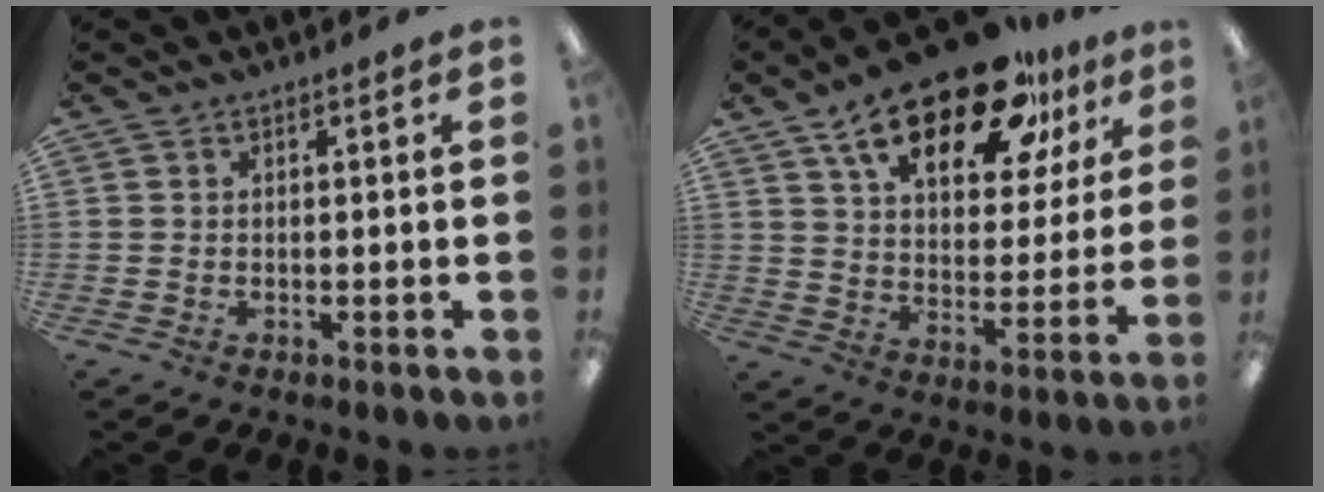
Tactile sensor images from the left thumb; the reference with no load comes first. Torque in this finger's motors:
{"motor_torque": [0.55, 0.73, 1.33, -1.44, 0.16]}